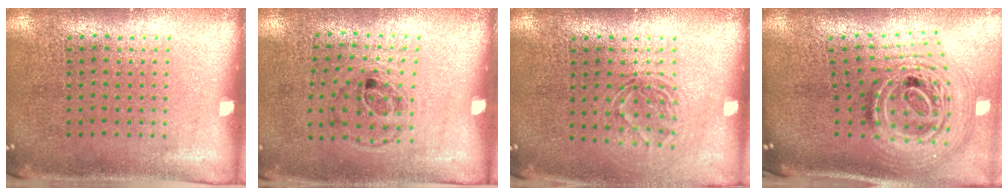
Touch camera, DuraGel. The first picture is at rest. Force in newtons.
{"total": 1.1, "press": 0.7, "slide": 0.9}
{"total": 1.5, "press": 1.2, "slide": 0.9}
{"total": 2.6, "press": 1.8, "slide": 1.9}